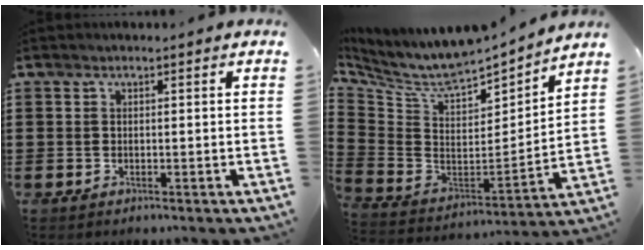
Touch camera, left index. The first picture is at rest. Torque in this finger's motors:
{"motor_torque": [1.04, 0.96, 0.56, 0.11]}